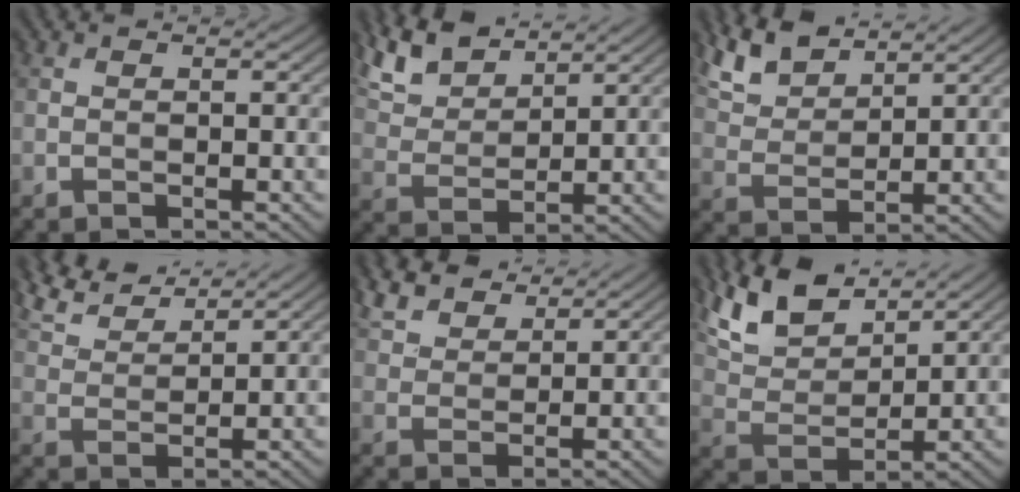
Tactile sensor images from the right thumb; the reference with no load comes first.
{"total": 8.3, "force": [6.3, 3.2, 4.2], "torque": [-0.113, 0.014, 0.130]}
{"total": 7.3, "force": [5.6, 2.8, 3.7], "torque": [-0.096, 0.009, 0.119]}
{"total": 6.9, "force": [6.0, 1.5, 3.1], "torque": [-0.087, 0.013, 0.117]}
{"total": 7.0, "force": [5.4, 2.9, 3.3], "torque": [-0.085, 0.013, 0.111]}
{"total": 10.2, "force": [7.4, 4.2, 5.6], "torque": [-0.145, 0.011, 0.146]}